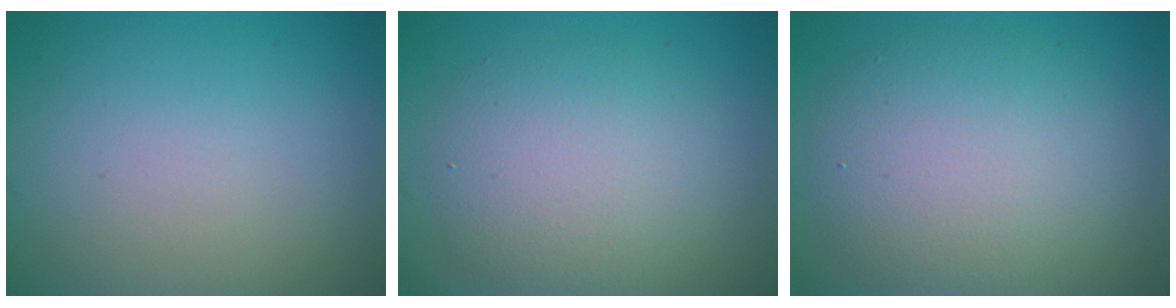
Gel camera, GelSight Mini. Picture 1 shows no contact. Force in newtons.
{"total": 5.2, "press": 5.2, "slide": 0.3}
{"total": 6.6, "press": 6.6, "slide": 0.7}